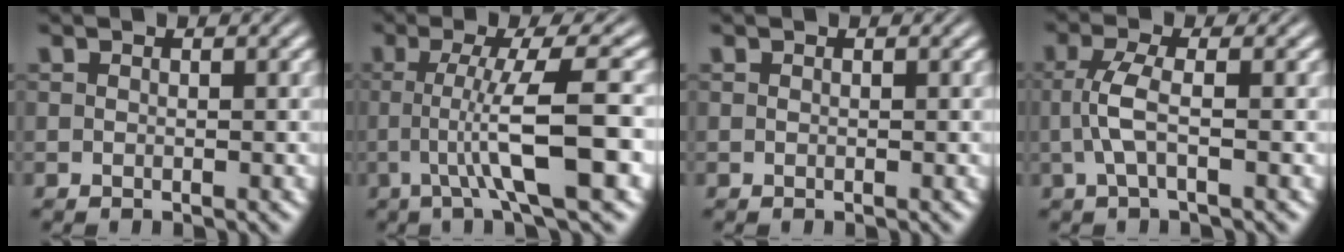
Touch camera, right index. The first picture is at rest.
{"total": 6.4, "force": [-0.5, 0.1, 6.3], "torque": [-0.103, -0.009, -0.001]}
{"total": 0.0}
{"total": 2.5, "force": [-0.2, -0.2, 2.5], "torque": [-0.057, -0.002, 0.001]}